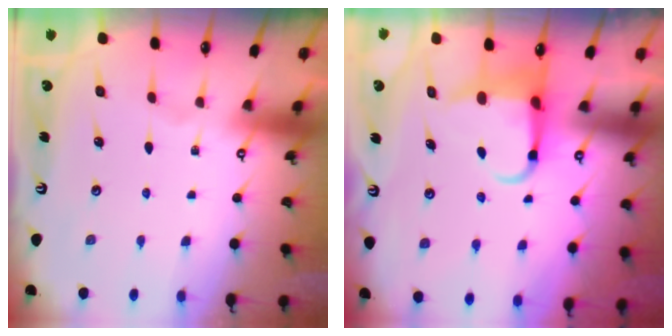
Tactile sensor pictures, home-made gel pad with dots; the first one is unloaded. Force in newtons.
{"total": 4.9, "press": 4.8, "slide": 0.7}